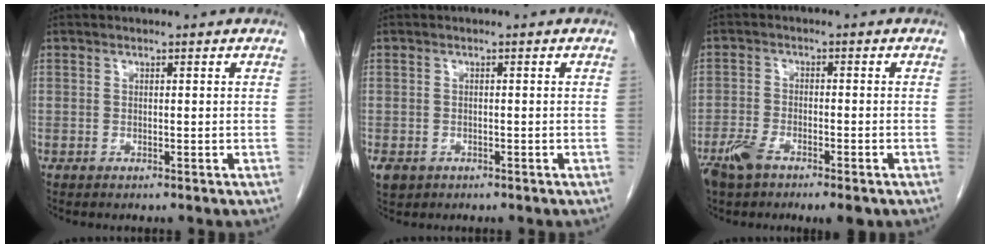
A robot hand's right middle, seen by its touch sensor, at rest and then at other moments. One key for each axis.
{"total": 3.2, "fx": -1.7, "fy": 2.4, "fz": 1.1, "tx": -0.019, "ty": -0.001, "tz": -0.024}
{"total": 7.3, "fx": -4.8, "fy": 2.5, "fz": 4.9, "tx": -0.088, "ty": -0.010, "tz": -0.081}